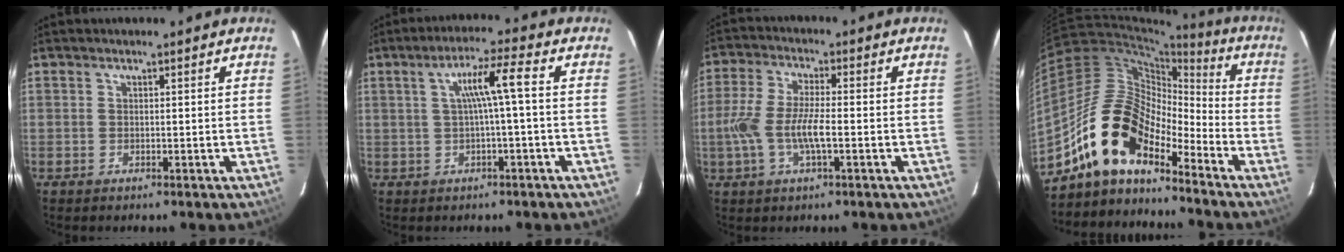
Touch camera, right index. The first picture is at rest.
{"total": 5.6, "force": [-0.1, -0.6, 5.6], "torque": [-0.103, 0.008, 0.007]}
{"total": 8.8, "force": [-2.1, 2.2, 8.3], "torque": [-0.174, -0.001, -0.042]}
{"total": 14.4, "force": [-10.9, 5.8, 7.5], "torque": [-0.127, 0.018, -0.217]}